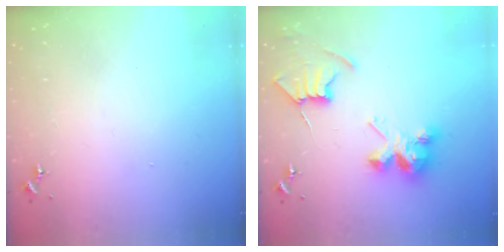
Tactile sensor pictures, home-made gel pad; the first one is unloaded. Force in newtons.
{"total": 9.8, "press": 9.7, "slide": 0.9}